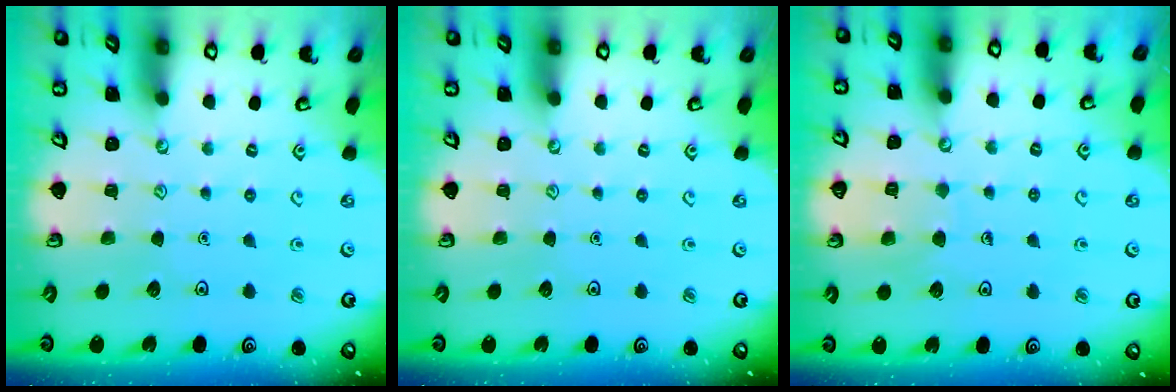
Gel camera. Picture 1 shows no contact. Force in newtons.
{"total": 0.0}
{"total": 6.8, "press": 6.8, "slide": 0.4}